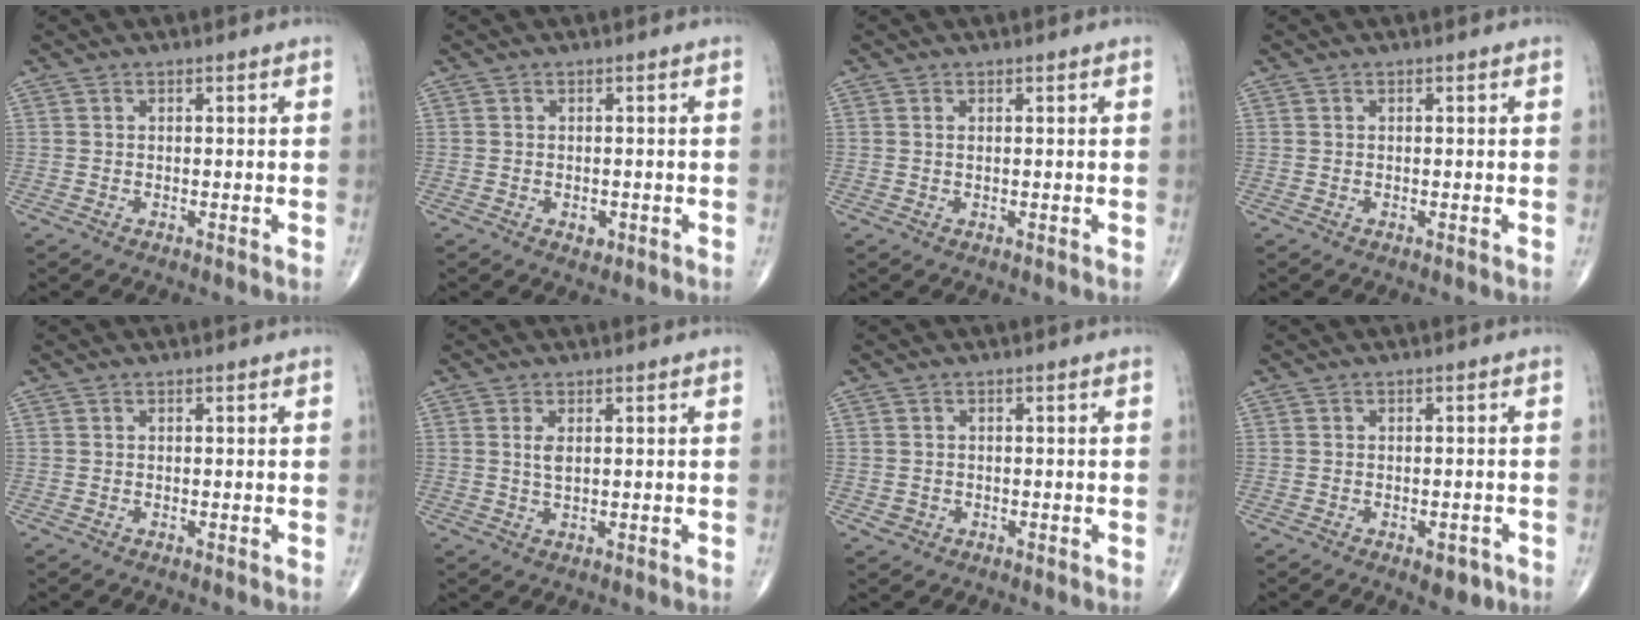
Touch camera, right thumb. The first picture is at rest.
{"total": 1.7, "force": [-0.6, 1.2, 1.0], "torque": [-0.011, 0.000, -0.005]}
{"total": 0.6, "force": [0.3, 0.2, 0.5], "torque": [-0.014, 0.003, 0.006]}
{"total": 0.0}
{"total": 0.0}
{"total": 2.4, "force": [0.7, 0.9, 2.1], "torque": [-0.043, -0.005, 0.019]}
{"total": 1.2, "force": [-0.3, 1.1, 0.2], "torque": [0.001, 0.004, -0.003]}
{"total": 3.4, "force": [-1.7, 1.8, 2.3], "torque": [-0.017, 0.006, -0.017]}